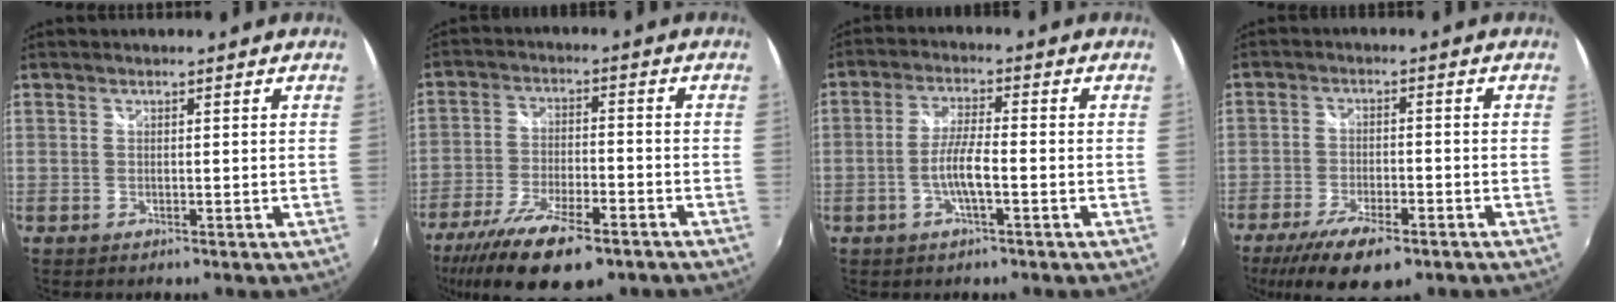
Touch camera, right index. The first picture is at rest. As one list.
[{"total": 17.4, "force": [-12.1, 5.4, 11.4], "torque": [-0.232, -0.048, -0.202]}, {"total": 5.7, "force": [-1.9, 0.7, 5.3], "torque": [-0.106, 0.001, -0.037]}, {"total": 12.8, "force": [-8.6, 4.1, 8.6], "torque": [-0.185, -0.038, -0.146]}]